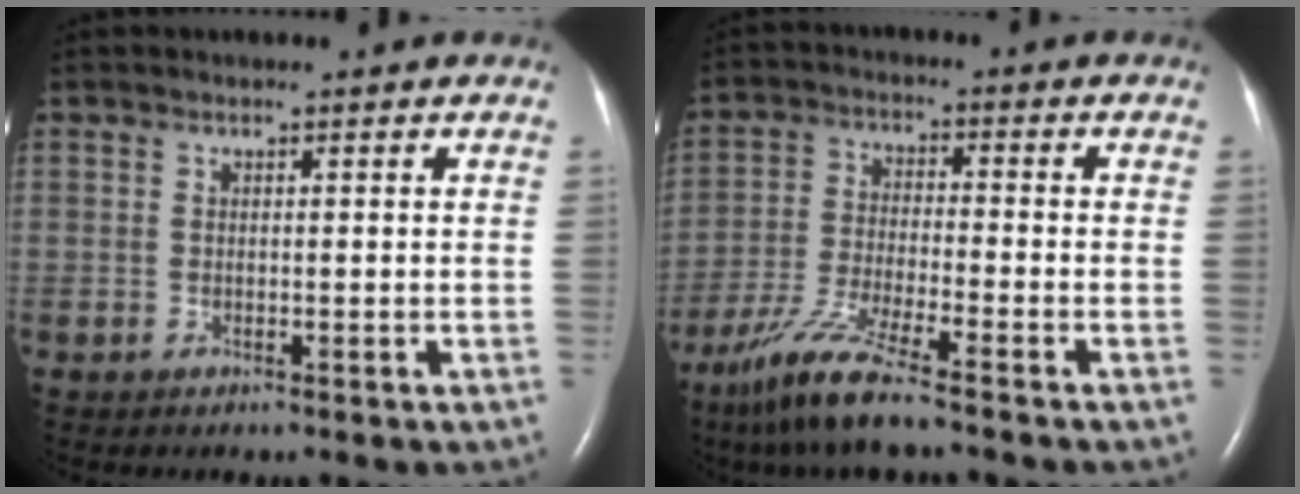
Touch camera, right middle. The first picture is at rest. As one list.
[{"total": 8.8, "force": [-6.6, 0.0, 5.8], "torque": [-0.127, -0.032, -0.131]}]